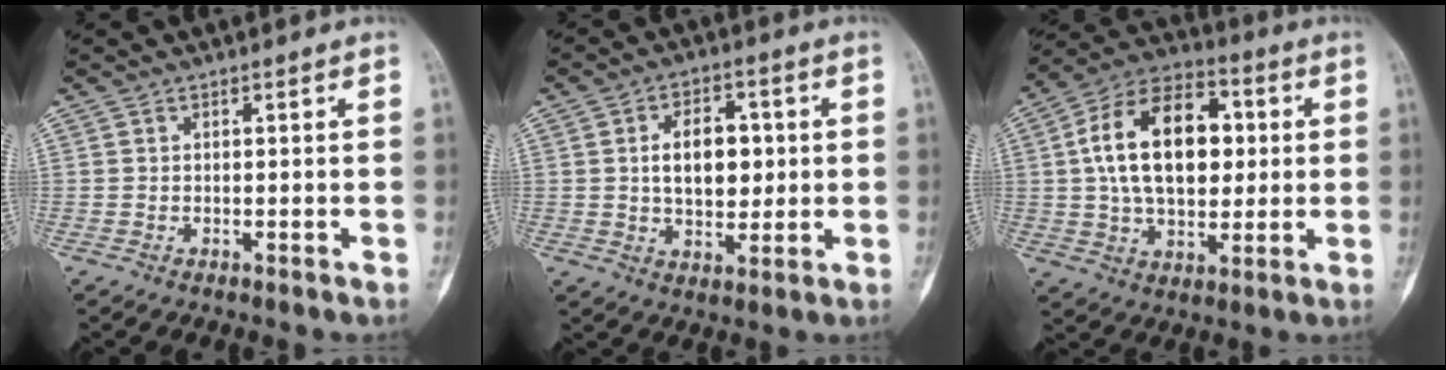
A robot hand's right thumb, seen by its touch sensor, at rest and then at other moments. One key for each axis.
{"total": 10.2, "fx": 1.0, "fy": 6.5, "fz": 7.8, "tx": -0.090, "ty": 0.004, "tz": 0.019}
{"total": 20.0, "fx": 2.7, "fy": 12.5, "fz": 15.4, "tx": -0.230, "ty": 0.019, "tz": 0.044}